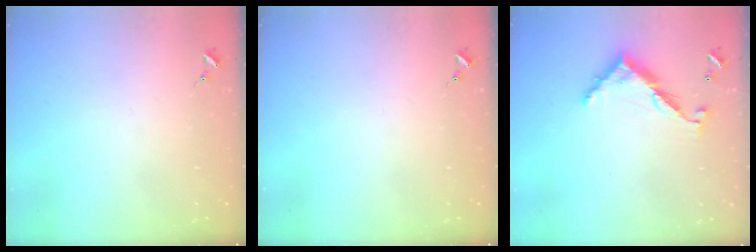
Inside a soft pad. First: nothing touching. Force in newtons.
{"total": 0.0}
{"total": 9.7, "press": 9.7, "slide": 0.4}